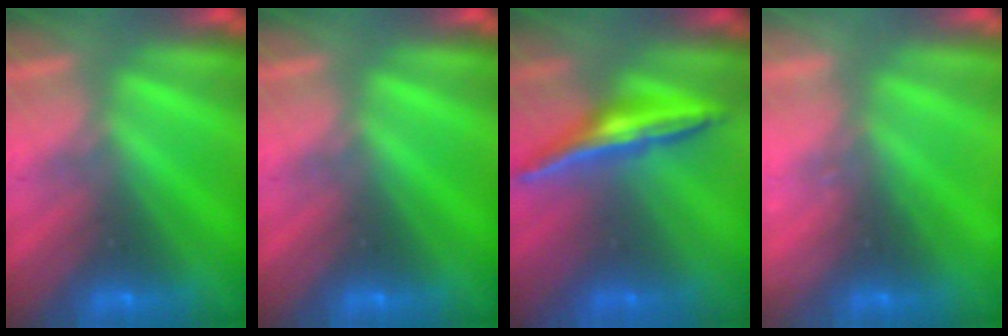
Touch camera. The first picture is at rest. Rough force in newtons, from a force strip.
{"total": 0.0}
{"total": 1.6}
{"total": 2.3}